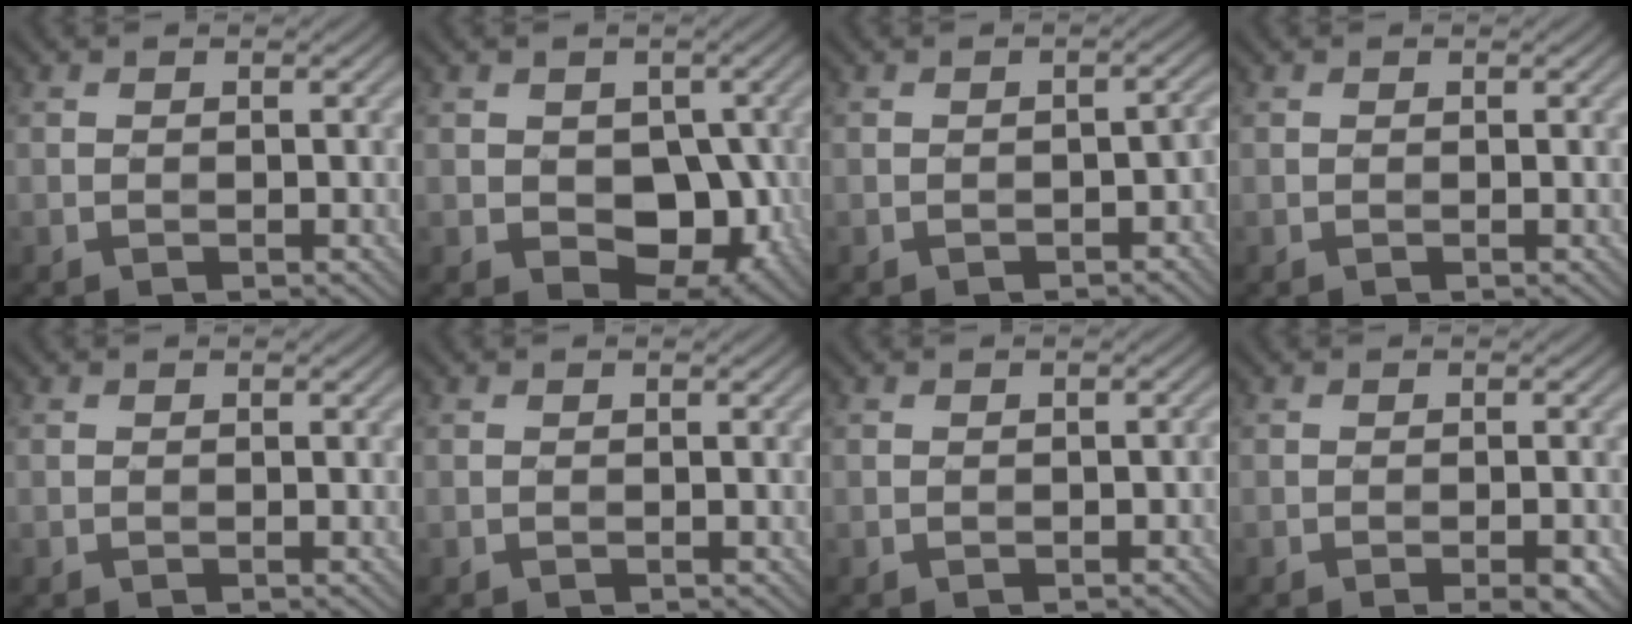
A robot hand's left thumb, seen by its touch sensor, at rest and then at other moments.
{"total": 7.3, "force": [-0.9, 5.3, 5.0], "torque": [-0.082, -0.018, -0.008]}
{"total": 2.3, "force": [-1.2, 1.2, 1.6], "torque": [-0.025, -0.003, -0.014]}
{"total": 0.0}
{"total": 0.0}
{"total": 0.0}
{"total": 0.6, "force": [-0.4, 0.3, 0.3], "torque": [-0.007, -0.003, -0.004]}
{"total": 1.6, "force": [-1.0, 0.1, 1.2], "torque": [-0.019, 0.004, -0.016]}